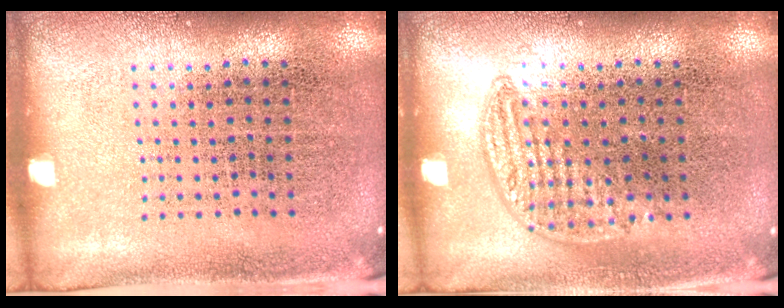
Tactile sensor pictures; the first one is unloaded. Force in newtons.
{"total": 0.8, "press": 0.6, "slide": 0.5}